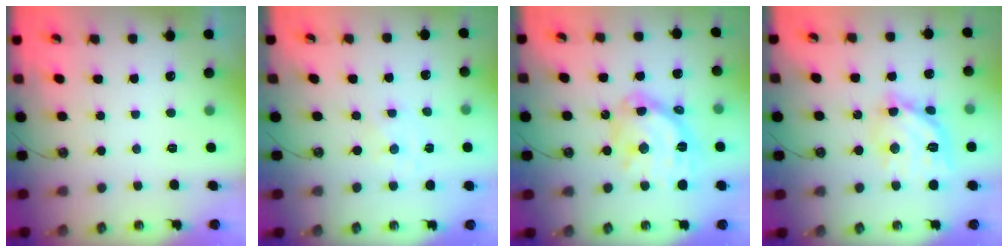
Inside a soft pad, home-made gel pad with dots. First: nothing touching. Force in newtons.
{"total": 0.0}
{"total": 18.7, "press": 18.6, "slide": 1.8}
{"total": 14.2, "press": 14.2, "slide": 1.0}